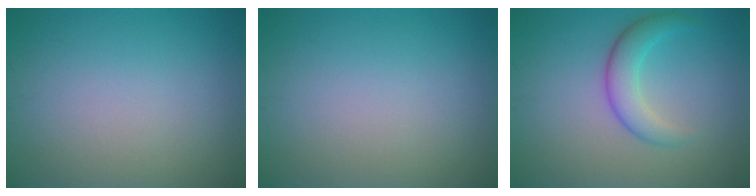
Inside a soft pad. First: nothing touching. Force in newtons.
{"total": 0.0}
{"total": 3.3, "press": 3.3, "slide": 0.2}